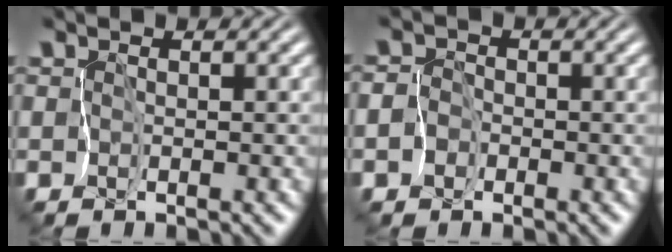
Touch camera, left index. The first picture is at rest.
{"total": 3.3, "force": [-1.8, 2.8, 0.5], "torque": [0.005, 0.002, -0.050]}